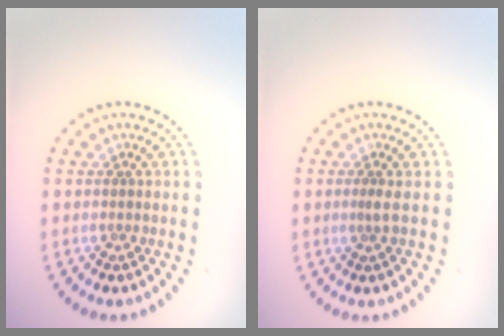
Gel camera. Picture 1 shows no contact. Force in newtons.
{"total": 0.5, "press": 0.3, "slide": 0.4}